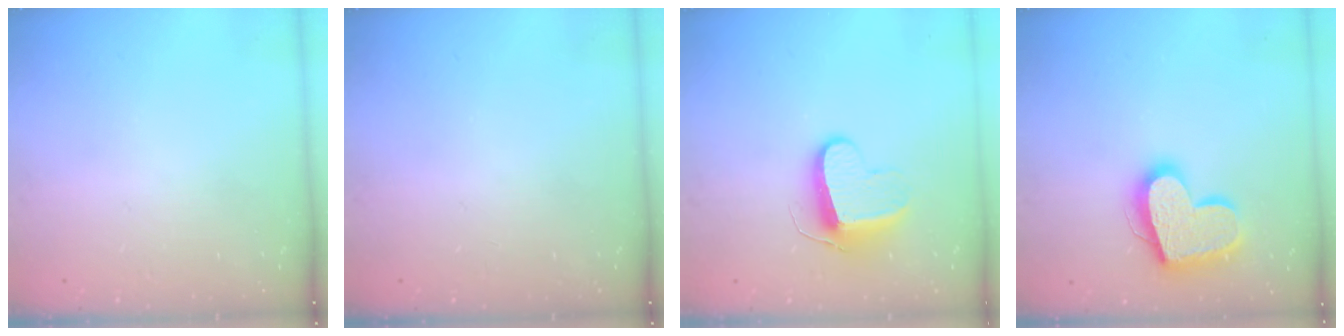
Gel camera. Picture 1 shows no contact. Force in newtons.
{"total": 0.0}
{"total": 9.7, "press": 9.7, "slide": 0.4}
{"total": 17.7, "press": 17.7, "slide": 1.5}